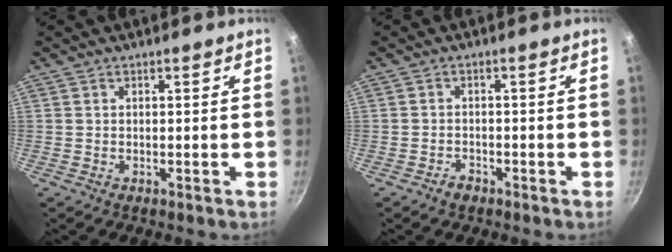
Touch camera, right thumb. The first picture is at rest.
{"total": 2.0, "force": [-1.4, 1.2, 0.7], "torque": [-0.007, 0.017, -0.023]}